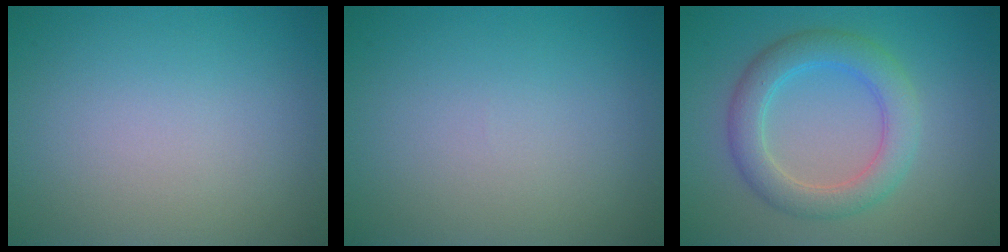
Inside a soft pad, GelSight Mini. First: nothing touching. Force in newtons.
{"total": 0.0}
{"total": 4.4, "press": 4.4, "slide": 0.1}